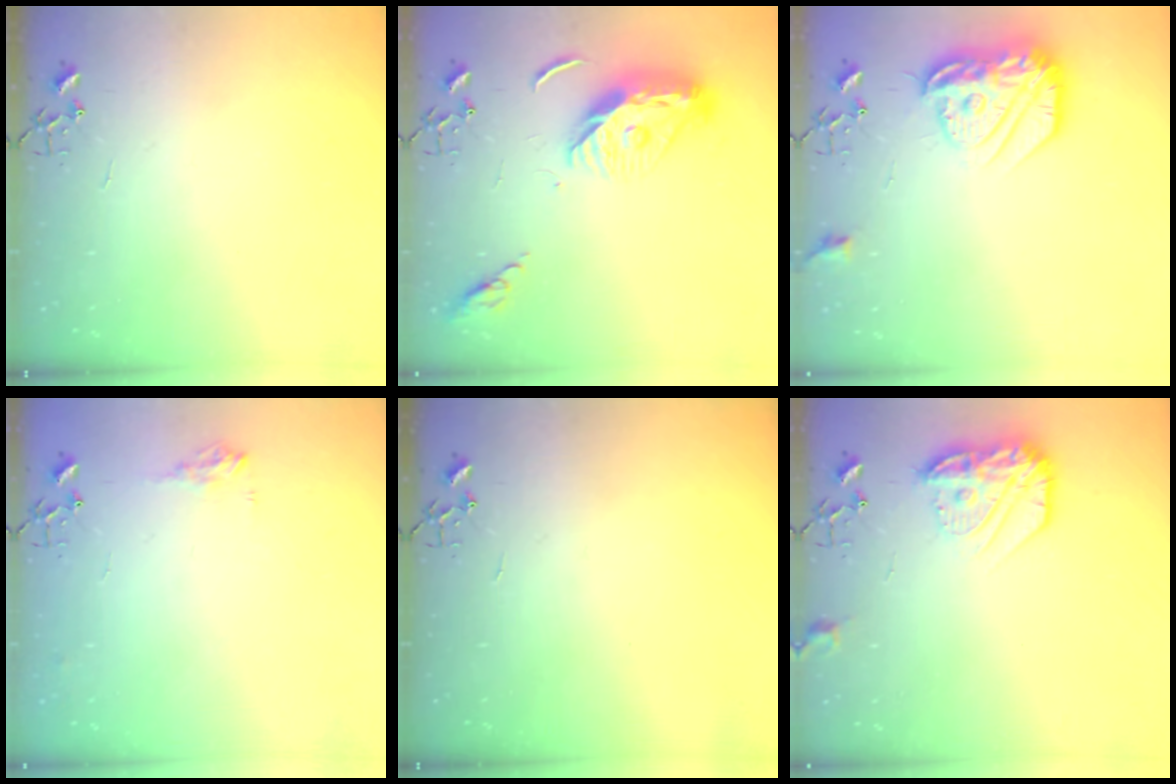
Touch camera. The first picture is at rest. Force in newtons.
{"total": 13.1, "press": 13.0, "slide": 1.3}
{"total": 17.6, "press": 17.6, "slide": 1.3}
{"total": 7.7, "press": 7.7, "slide": 0.3}
{"total": 0.0}
{"total": 15.1, "press": 15.0, "slide": 1.0}